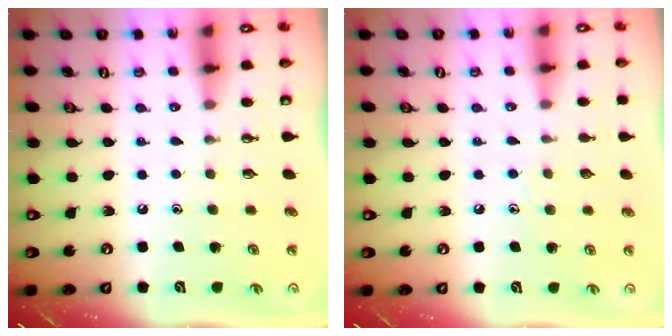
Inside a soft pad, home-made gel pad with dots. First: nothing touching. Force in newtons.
{"total": 5.0, "press": 5.0, "slide": 0.5}